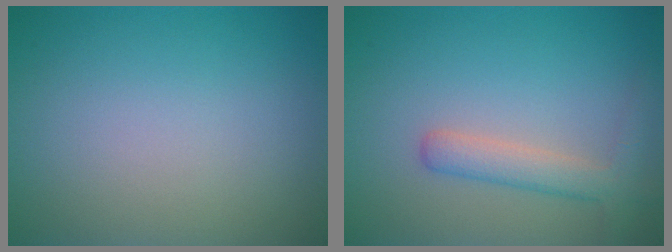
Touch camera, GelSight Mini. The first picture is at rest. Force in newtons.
{"total": 2.8, "press": 2.8, "slide": 0.1}